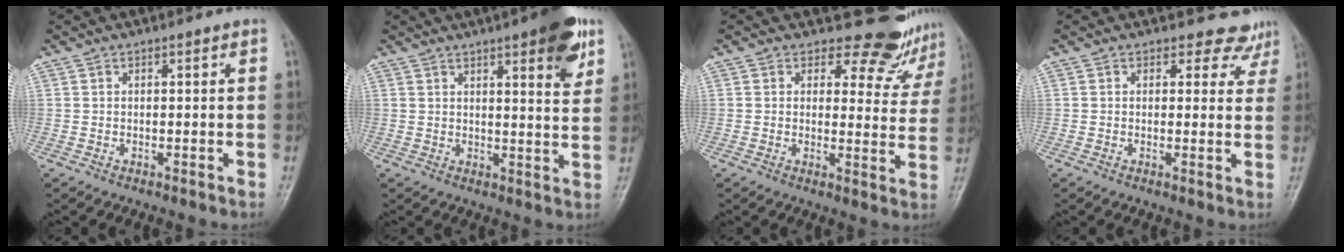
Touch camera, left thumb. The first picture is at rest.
{"total": 10.0, "force": [5.5, 2.5, 8.0], "torque": [-0.086, -0.023, 0.066]}
{"total": 10.7, "force": [9.7, 4.4, 1.0], "torque": [0.033, -0.078, 0.095]}
{"total": 4.8, "force": [4.1, 2.6, -0.1], "torque": [0.035, -0.025, 0.027]}